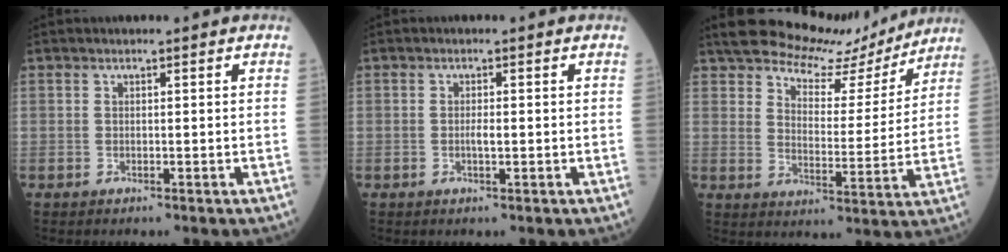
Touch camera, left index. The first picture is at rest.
{"total": 1.3, "force": [-0.2, 0.3, 1.3], "torque": [-0.026, -0.001, -0.003]}
{"total": 12.9, "force": [11.7, 4.1, 3.7], "torque": [-0.059, 0.002, 0.160]}